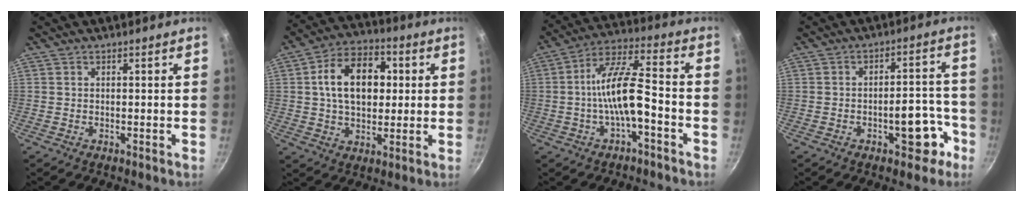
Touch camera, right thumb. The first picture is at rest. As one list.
[{"total": 14.8, "force": [2.3, 10.0, 10.7], "torque": [-0.141, 0.016, 0.027]}, {"total": 11.5, "force": [-3.3, 3.7, 10.4], "torque": [-0.191, 0.045, -0.066]}, {"total": 11.5, "force": [-5.3, 5.8, 8.4], "torque": [-0.061, 0.064, -0.063]}]